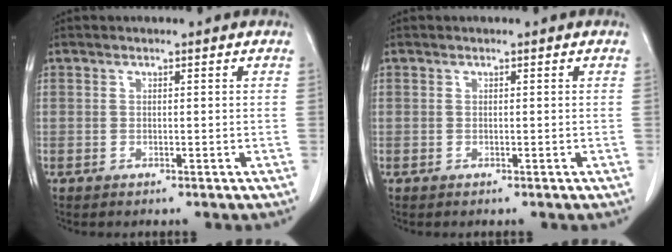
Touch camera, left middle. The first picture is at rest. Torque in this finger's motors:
{"motor_torque": [-0.05, 0.05, -0.05, -0.01]}